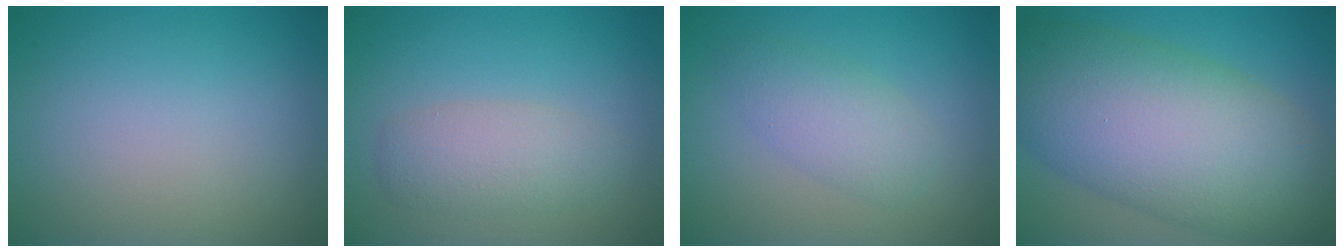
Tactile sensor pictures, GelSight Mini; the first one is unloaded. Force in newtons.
{"total": 3.0, "press": 3.0, "slide": 0.2}
{"total": 3.0, "press": 3.0, "slide": 0.1}
{"total": 13.0, "press": 13.0, "slide": 0.2}